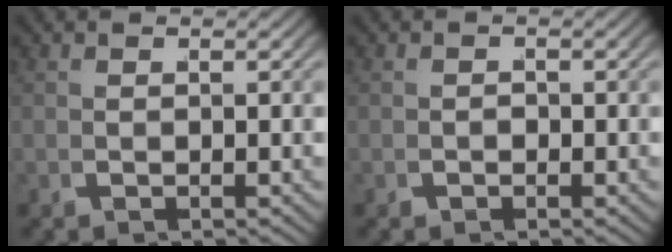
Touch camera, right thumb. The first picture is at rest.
{"total": 0.6, "force": [-0.4, 0.3, 0.1], "torque": [-0.002, 0.000, -0.014]}